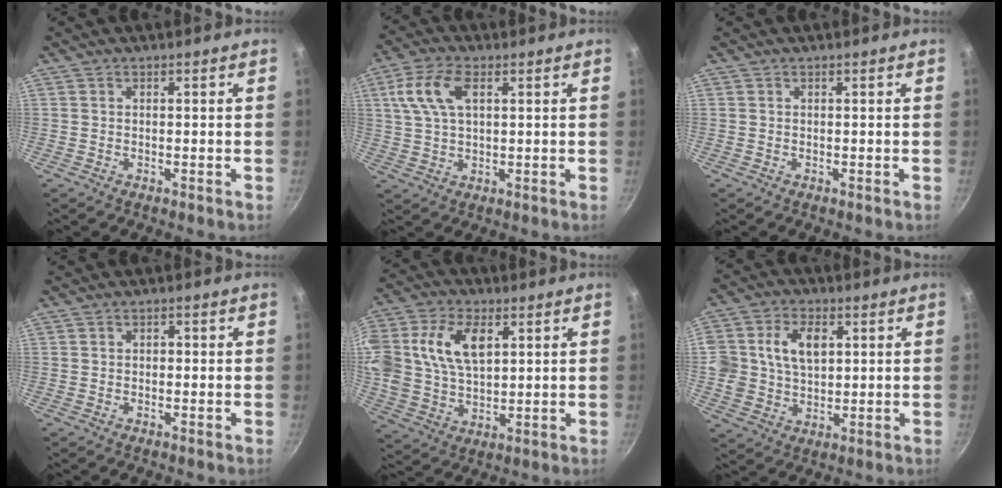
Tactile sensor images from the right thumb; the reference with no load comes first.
{"total": 8.9, "force": [2.9, 4.6, 7.0], "torque": [-0.151, 0.009, 0.056]}
{"total": 0.0}
{"total": 0.9, "force": [-0.1, 0.7, 0.6], "torque": [0.005, 0.005, -0.006]}
{"total": 18.5, "force": [5.1, 11.8, 13.3], "torque": [-0.285, 0.005, 0.094]}
{"total": 11.2, "force": [2.5, 7.9, 7.5], "torque": [-0.119, 0.002, 0.052]}